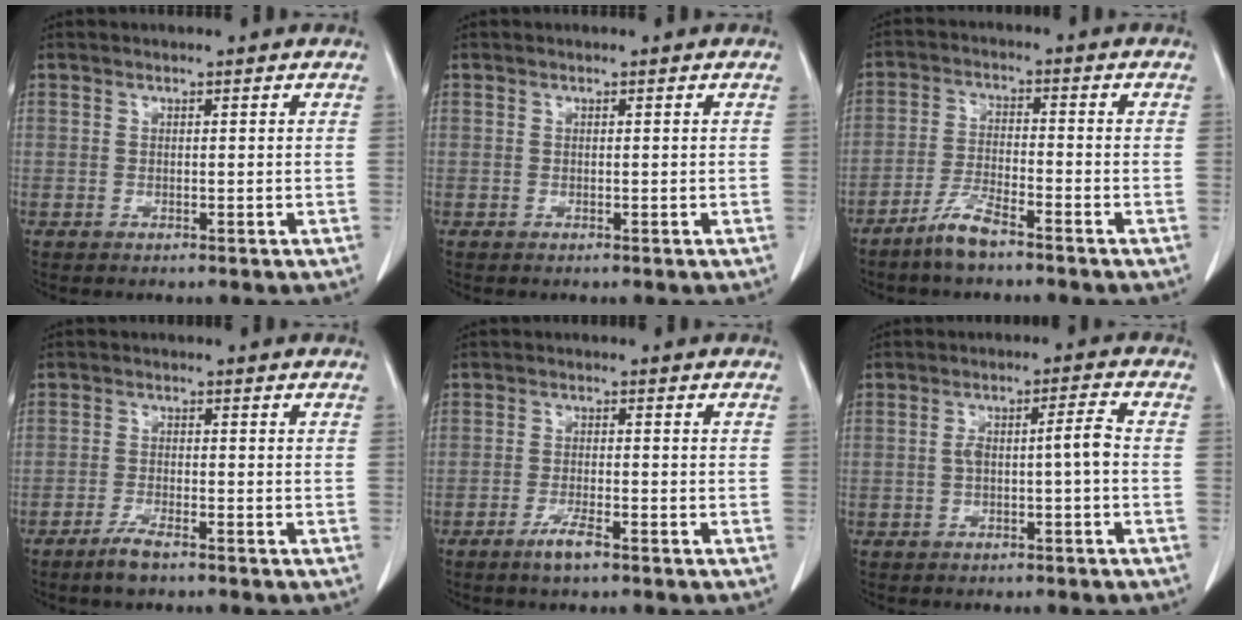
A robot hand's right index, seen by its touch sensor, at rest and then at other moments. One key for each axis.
{"total": 0.0}
{"total": 5.2, "fx": -4.1, "fy": 0.7, "fz": 3.1, "tx": -0.066, "ty": -0.006, "tz": -0.081}
{"total": 3.2, "fx": -2.4, "fy": 0.4, "fz": 2.0, "tx": -0.039, "ty": -0.002, "tz": -0.045}
{"total": 3.5, "fx": -2.4, "fy": 0.3, "fz": 2.5, "tx": -0.051, "ty": -0.004, "tz": -0.044}
{"total": 4.4, "fx": -0.7, "fy": 0.3, "fz": 4.3, "tx": -0.077, "ty": 0.021, "tz": -0.007}